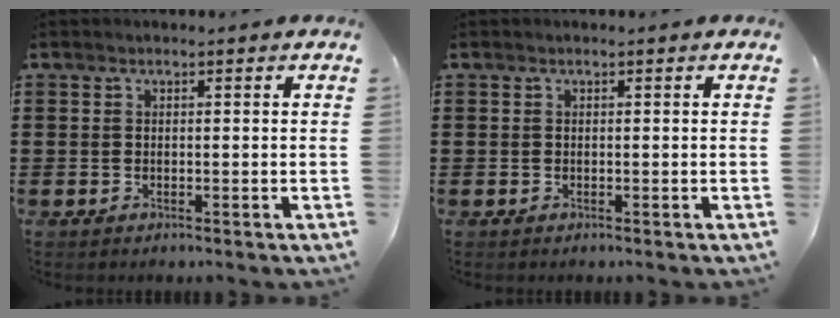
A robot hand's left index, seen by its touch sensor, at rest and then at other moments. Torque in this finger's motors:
{"motor_torque": [0.00, 0.00, 0.00, 0.00]}